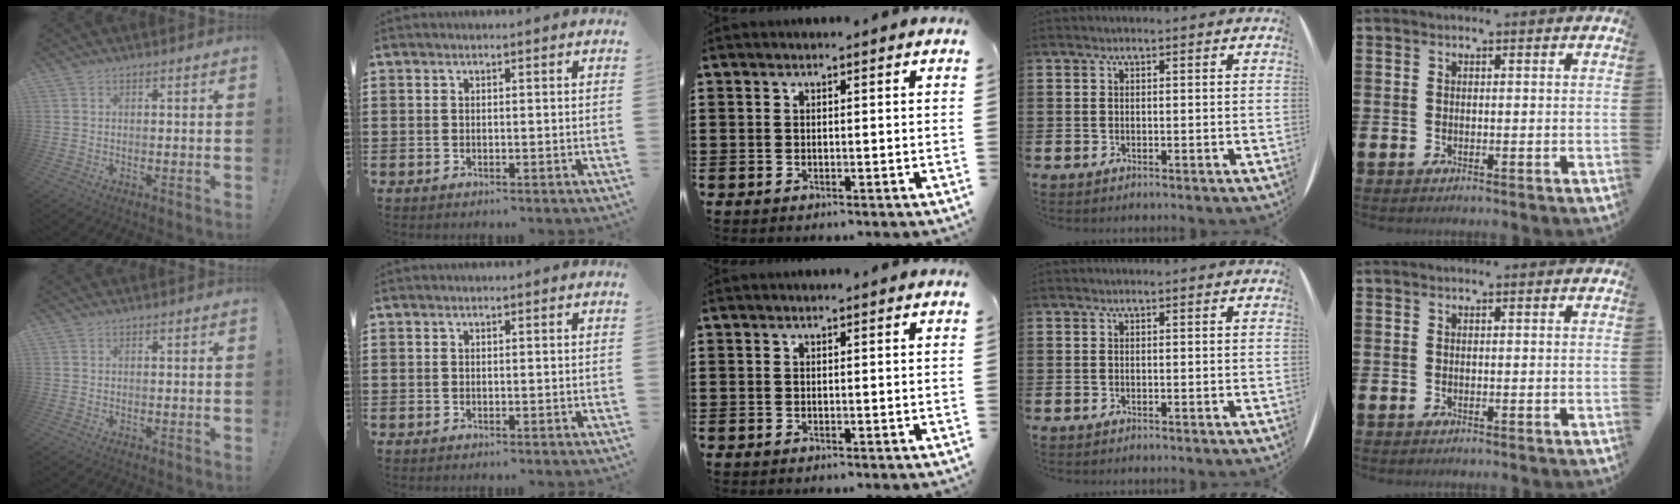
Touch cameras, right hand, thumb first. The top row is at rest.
{}